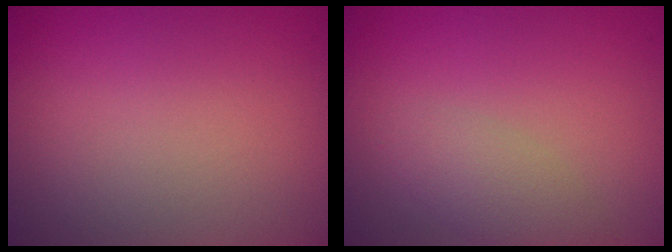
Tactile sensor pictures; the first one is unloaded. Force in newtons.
{"total": 2.4, "press": 2.4, "slide": 0.2}